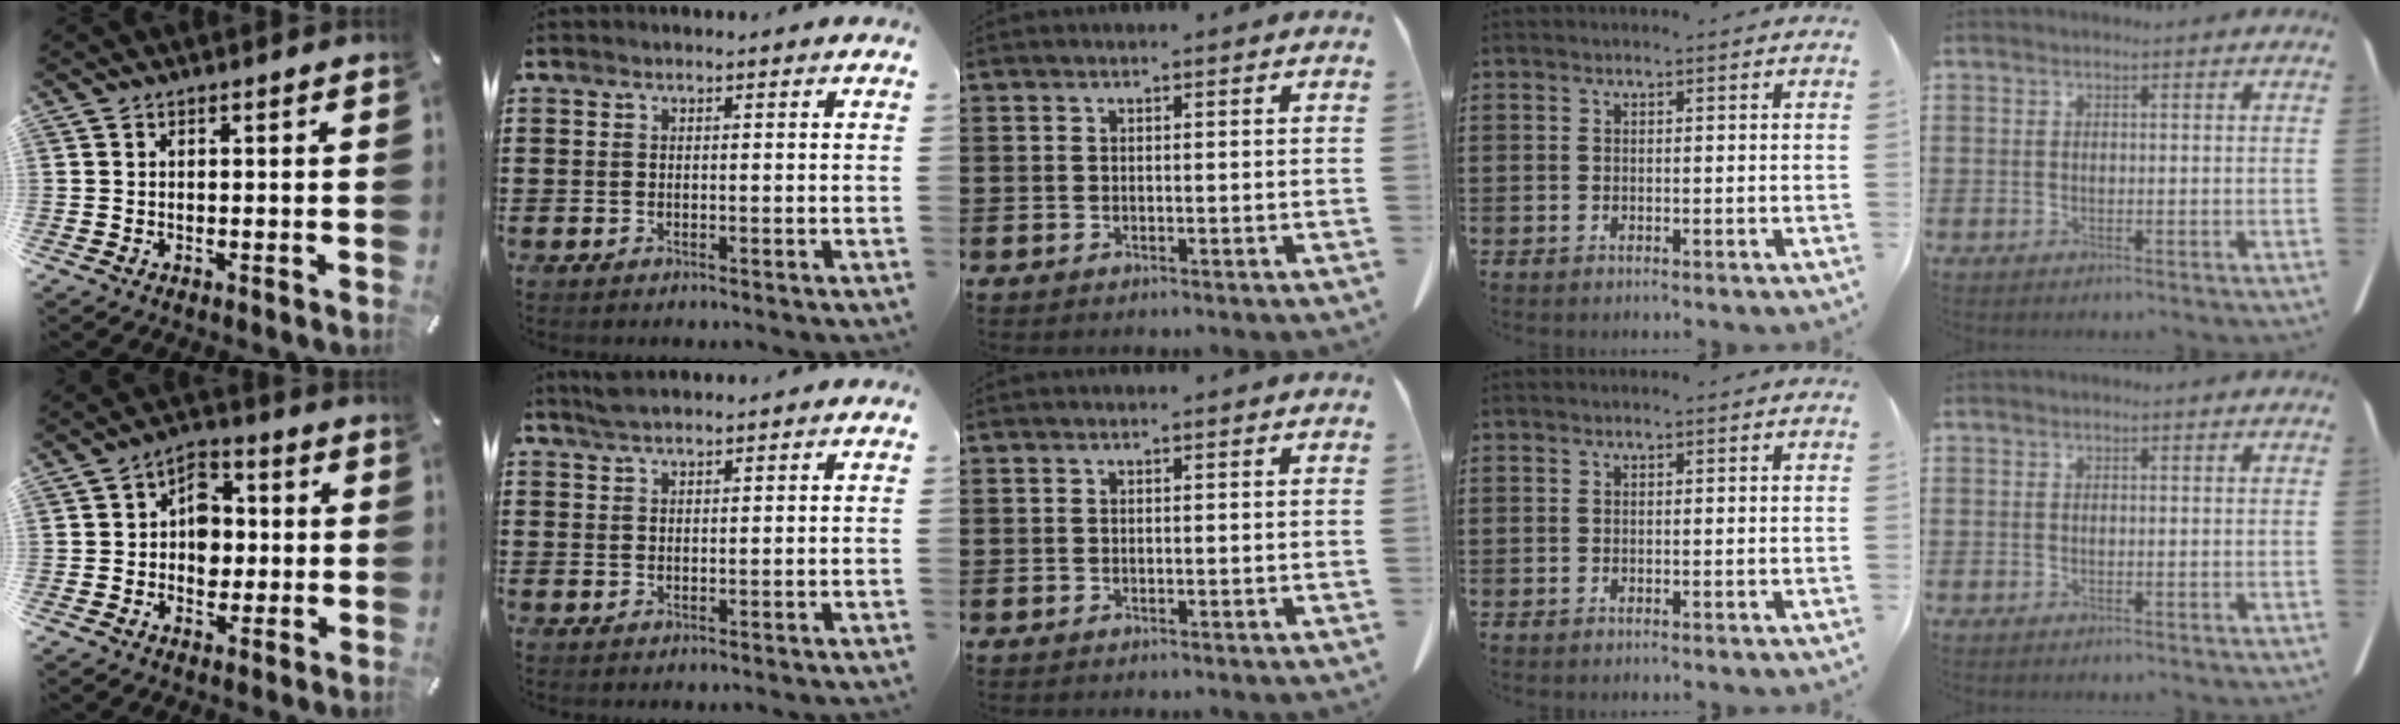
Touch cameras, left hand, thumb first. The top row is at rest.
{"thumb": {"total": 7.4, "force": [-0.6, 6.2, 4.0], "torque": [-0.057, 0.011, -0.011]}, "index": {"total": 2.5, "force": [2.3, 0.4, 1.1], "torque": [-0.025, 0.003, 0.043]}}